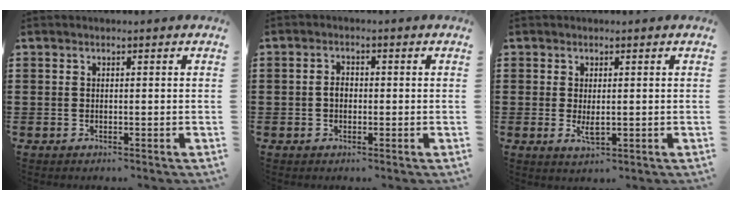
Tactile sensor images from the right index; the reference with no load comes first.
{"total": 1.9, "force": [-0.3, 1.3, 1.4], "torque": [-0.027, 0.005, -0.007]}
{"total": 2.3, "force": [0.0, 0.9, 2.2], "torque": [-0.047, -0.002, -0.003]}